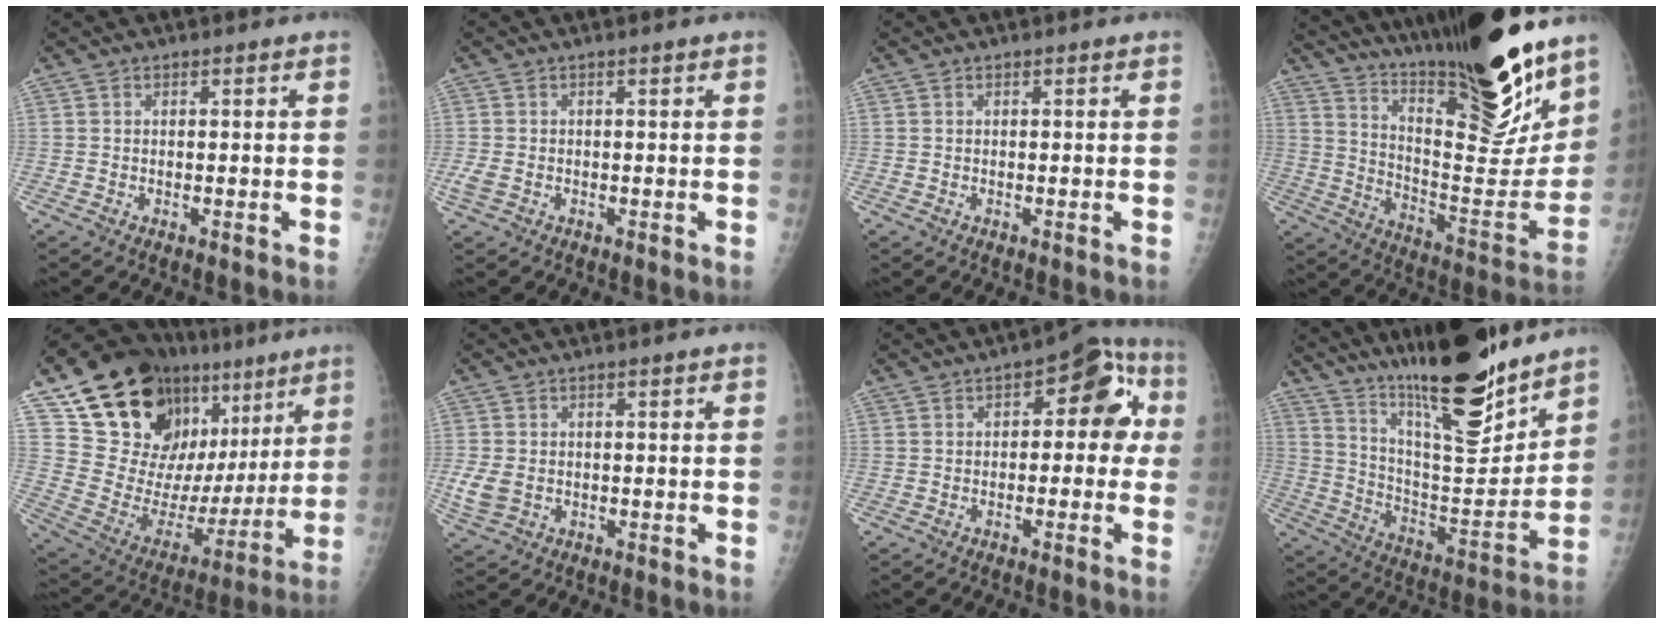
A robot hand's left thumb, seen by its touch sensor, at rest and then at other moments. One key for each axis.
{"total": 2.5, "fx": -0.2, "fy": 1.7, "fz": 1.8, "tx": -0.051, "ty": 0.004, "tz": -0.002}
{"total": 0.0}
{"total": 29.0, "fx": 21.6, "fy": 5.8, "fz": 18.5, "tx": -0.252, "ty": -0.112, "tz": 0.337}
{"total": 29.3, "fx": 14.9, "fy": 15.9, "fz": 19.6, "tx": -0.264, "ty": -0.011, "tz": 0.261}
{"total": 4.3, "fx": -0.2, "fy": 3.1, "fz": 3.0, "tx": -0.070, "ty": 0.001, "tz": 0.002}
{"total": 9.7, "fx": 0.7, "fy": 5.5, "fz": 8.0, "tx": -0.050, "ty": 0.037, "tz": -0.006}
{"total": 23.5, "fx": 17.9, "fy": 4.9, "fz": 14.5, "tx": -0.203, "ty": -0.098, "tz": 0.298}